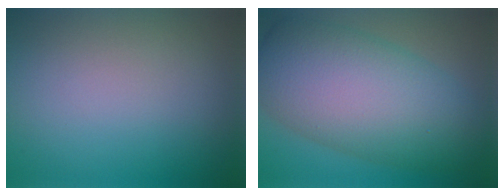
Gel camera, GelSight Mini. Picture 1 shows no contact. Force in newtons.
{"total": 11.8, "press": 11.7, "slide": 0.5}